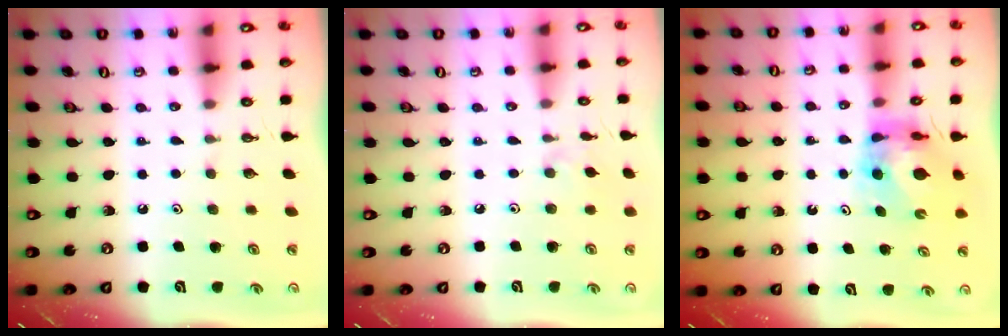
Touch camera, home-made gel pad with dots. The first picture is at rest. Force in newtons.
{"total": 1.9, "press": 1.8, "slide": 0.4}
{"total": 8.4, "press": 8.4, "slide": 0.9}